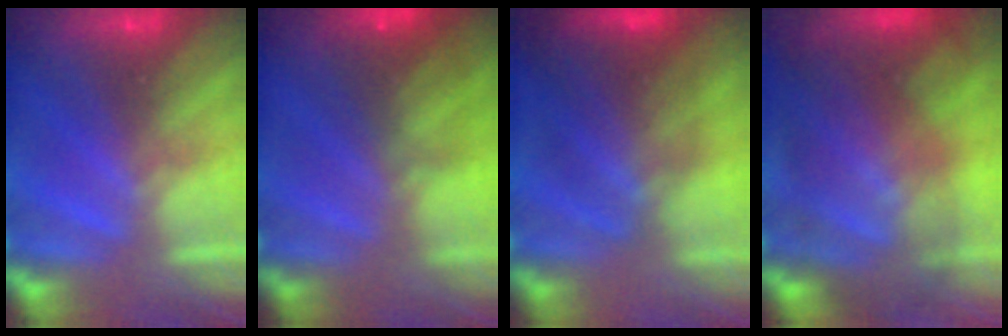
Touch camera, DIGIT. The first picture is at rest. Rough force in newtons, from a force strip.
{"total": 6.1}
{"total": 7.4}
{"total": 9.6}